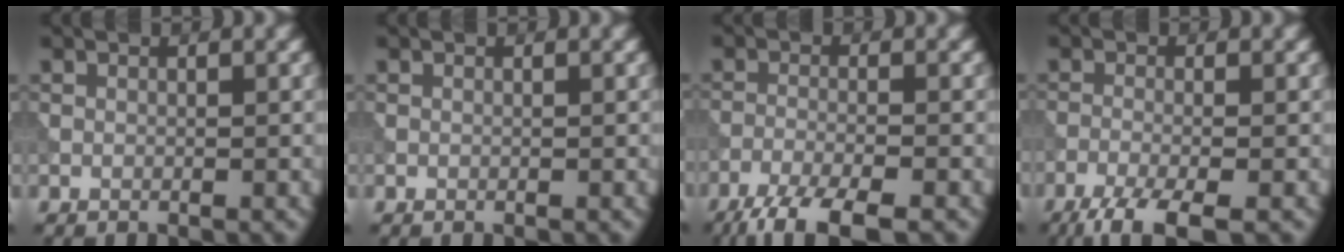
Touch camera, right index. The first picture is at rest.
{"total": 0.0}
{"total": 5.8, "force": [-4.4, 1.1, 3.6], "torque": [-0.062, -0.009, -0.091]}
{"total": 4.7, "force": [-3.1, 1.0, 3.3], "torque": [-0.056, -0.006, -0.069]}